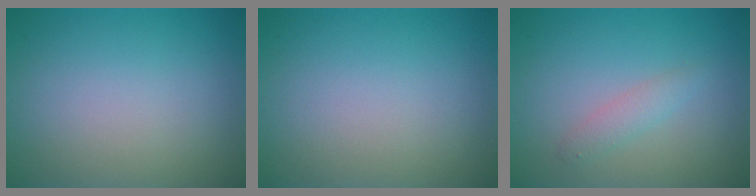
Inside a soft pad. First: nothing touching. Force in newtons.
{"total": 0.0}
{"total": 1.5, "press": 1.5, "slide": 0.0}